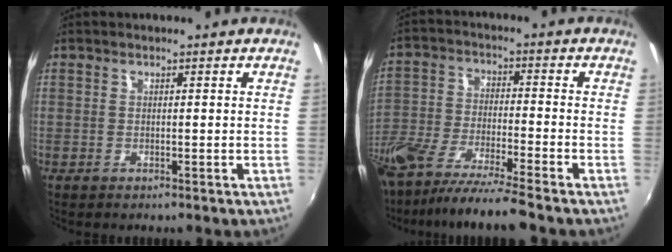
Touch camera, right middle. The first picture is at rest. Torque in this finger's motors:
{"motor_torque": [1.07, -1.07, 0.41, 0.21]}